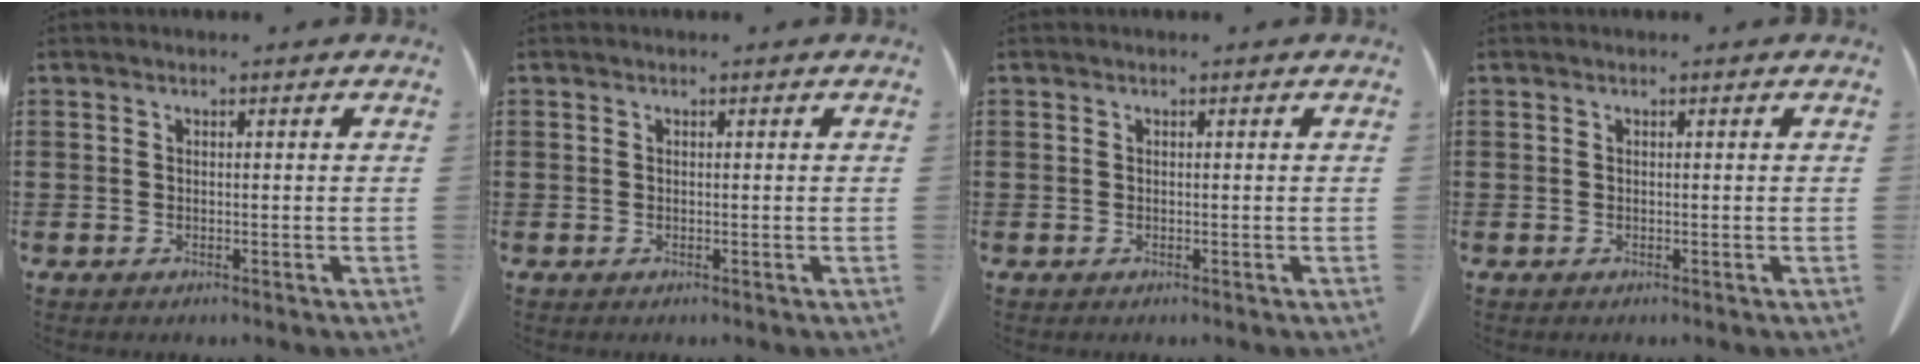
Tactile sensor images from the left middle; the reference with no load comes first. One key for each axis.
{"total": 0.0}
{"total": 0.0}
{"total": 0.0}